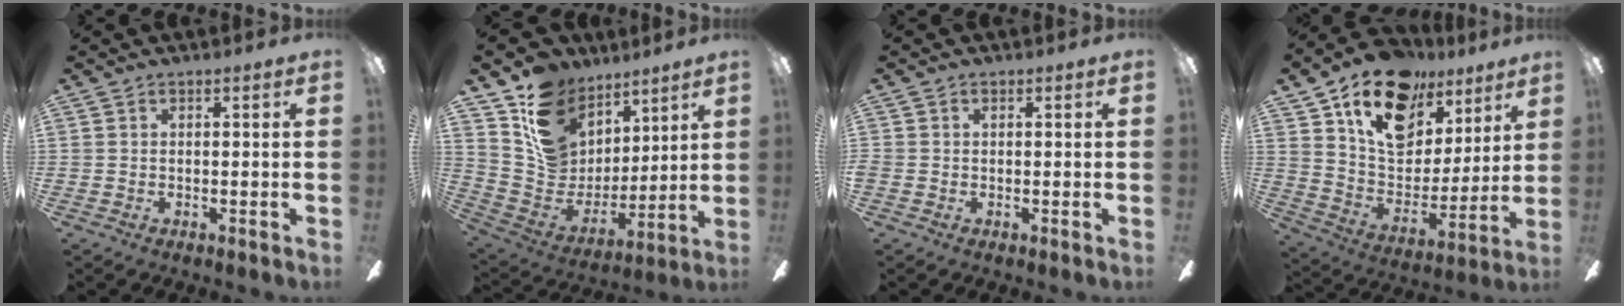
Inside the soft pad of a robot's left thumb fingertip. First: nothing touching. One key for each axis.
{"total": 16.0, "fx": 9.4, "fy": 11.7, "fz": 5.5, "tx": -0.117, "ty": -0.057, "tz": 0.189}
{"total": 0.6, "fx": -0.1, "fy": 0.6, "fz": 0.1, "tx": -0.001, "ty": 0.005, "tz": -0.004}
{"total": 20.5, "fx": 12.6, "fy": 12.7, "fz": 10.0, "tx": -0.161, "ty": -0.068, "tz": 0.229}